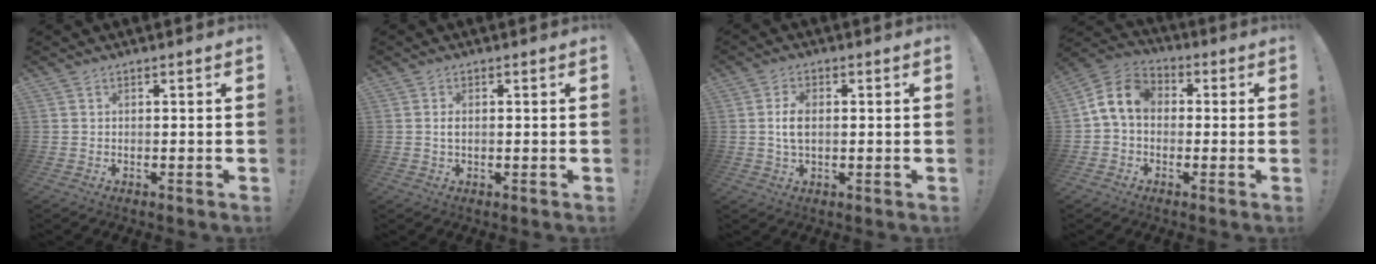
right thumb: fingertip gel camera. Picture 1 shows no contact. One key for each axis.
{"total": 1.5, "fx": 0.1, "fy": 0.8, "fz": 1.3, "tx": -0.020, "ty": 0.000, "tz": -0.001}
{"total": 5.3, "fx": 0.3, "fy": 3.0, "fz": 4.4, "tx": -0.080, "ty": -0.002, "tz": 0.001}
{"total": 9.6, "fx": 0.9, "fy": 7.1, "fz": 6.4, "tx": -0.118, "ty": 0.015, "tz": 0.022}